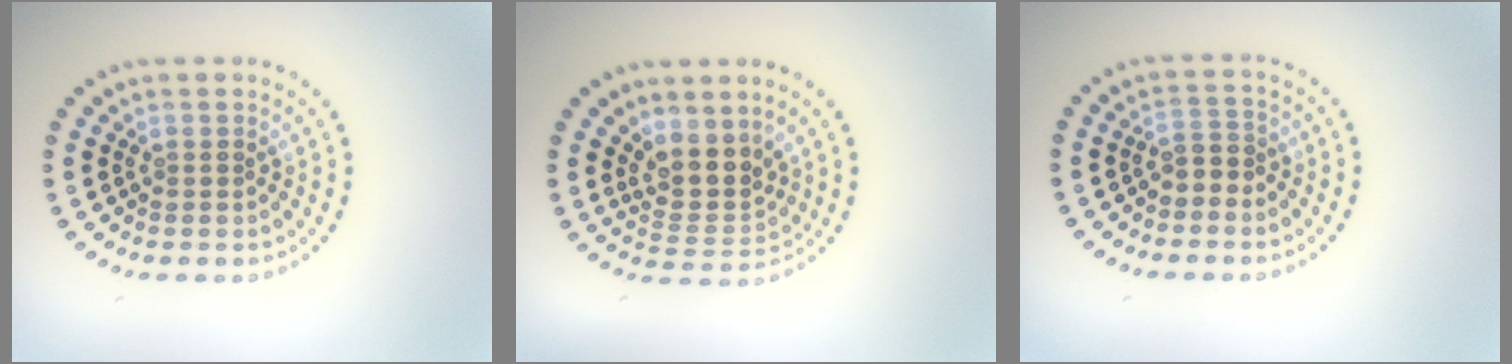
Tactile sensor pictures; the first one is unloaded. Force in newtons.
{"total": 3.4, "press": 2.6, "slide": 2.1}
{"total": 1.7, "press": 1.5, "slide": 0.9}